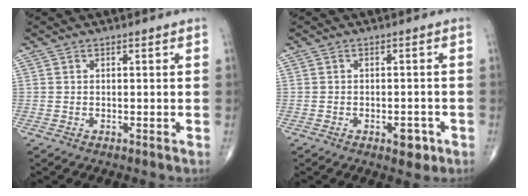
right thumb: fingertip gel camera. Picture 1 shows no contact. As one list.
[{"total": 3.3, "force": [-1.6, 1.7, 2.4], "torque": [-0.019, 0.008, -0.018]}]